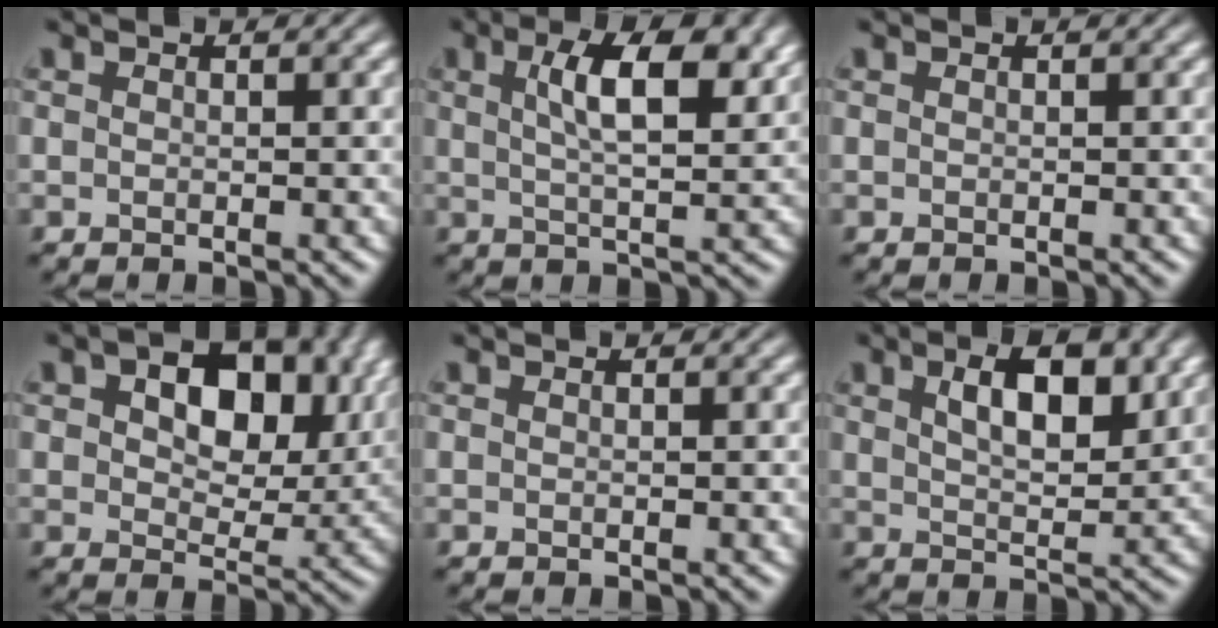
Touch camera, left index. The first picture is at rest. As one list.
[{"total": 6.6, "force": [2.4, 2.2, 5.7], "torque": [-0.091, 0.004, 0.038]}, {"total": 0.0}, {"total": 10.7, "force": [3.4, 6.5, 7.8], "torque": [-0.112, -0.003, 0.051]}, {"total": 0.0}, {"total": 5.5, "force": [2.3, 2.3, 4.4], "torque": [-0.071, 0.004, 0.038]}]